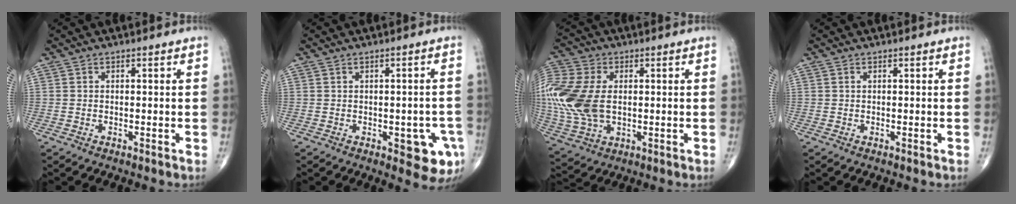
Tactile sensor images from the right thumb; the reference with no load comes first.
{"total": 7.4, "force": [-2.4, 3.2, 6.2], "torque": [-0.047, 0.002, -0.022]}
{"total": 18.5, "force": [0.7, 12.0, 14.1], "torque": [-0.351, -0.002, 0.021]}
{"total": 0.0}